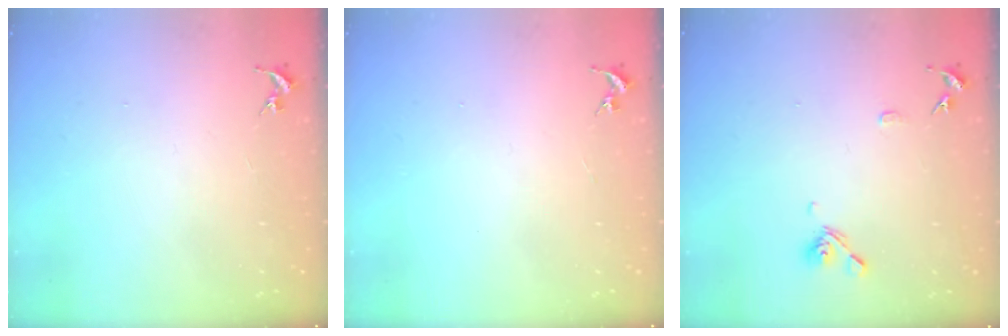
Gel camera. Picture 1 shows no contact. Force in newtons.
{"total": 0.0}
{"total": 8.6, "press": 8.4, "slide": 1.6}